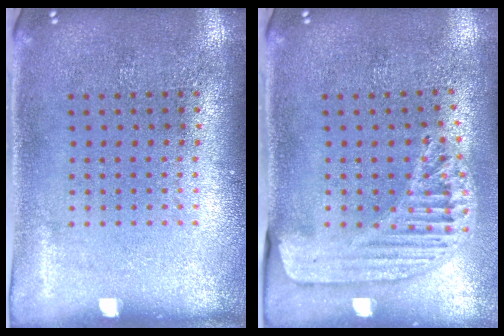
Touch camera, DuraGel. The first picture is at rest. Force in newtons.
{"total": 1.5, "press": 1.5, "slide": 0.2}